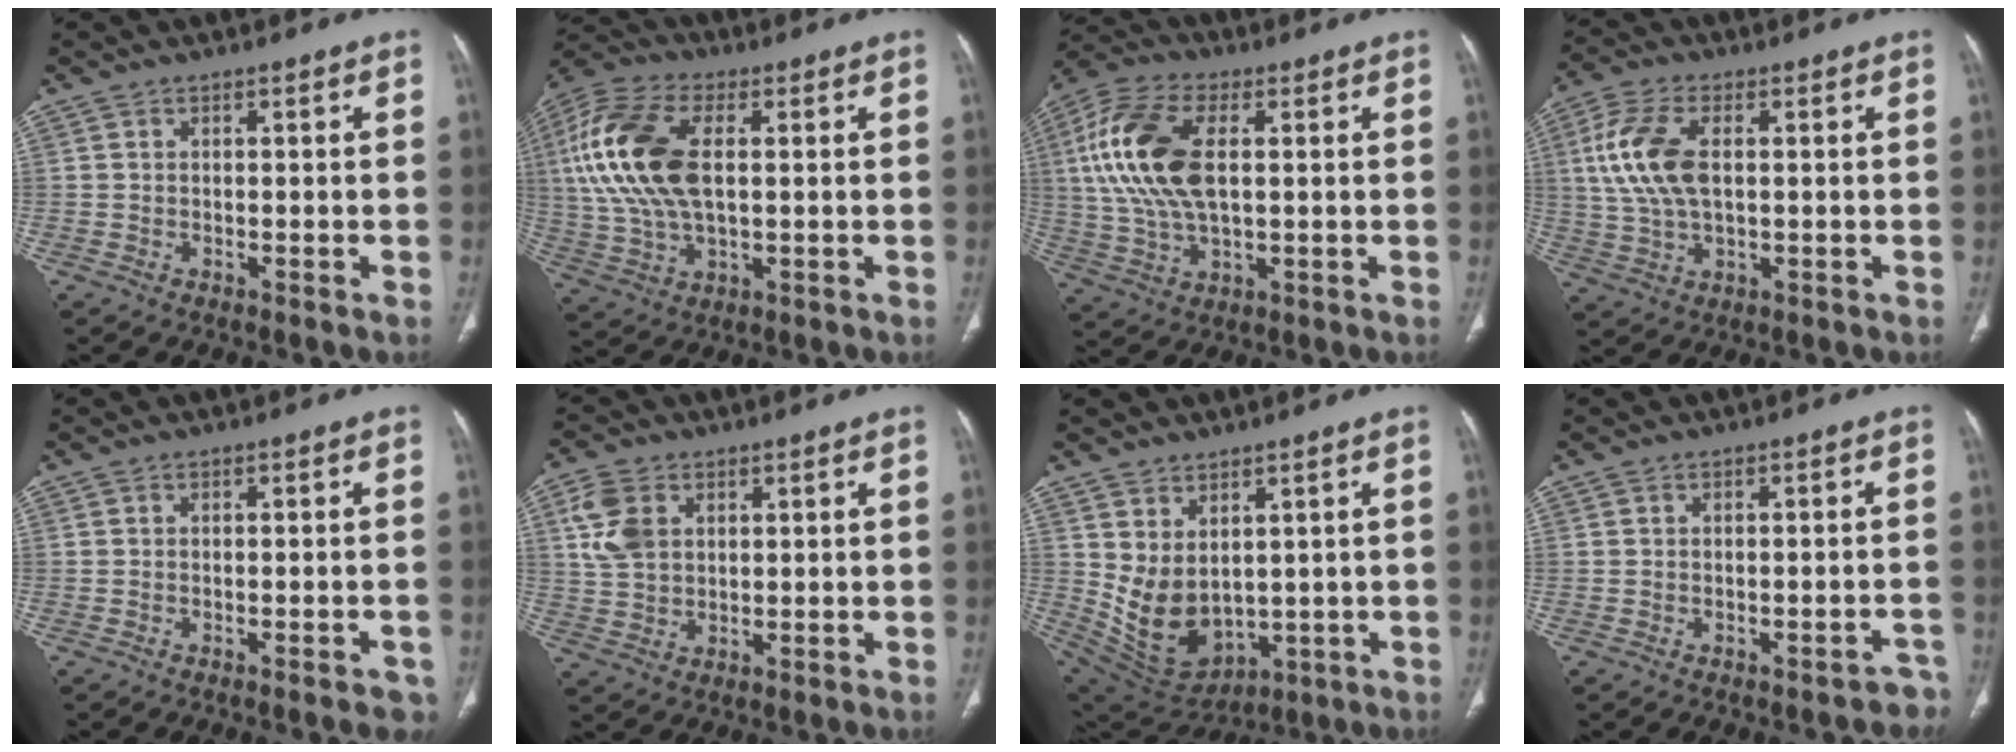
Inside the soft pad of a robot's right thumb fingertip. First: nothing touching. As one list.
[{"total": 18.5, "force": [2.7, 9.7, 15.5], "torque": [-0.343, 0.008, 0.049]}, {"total": 16.8, "force": [2.8, 8.7, 14.1], "torque": [-0.306, 0.009, 0.052]}, {"total": 11.3, "force": [1.8, 6.0, 9.5], "torque": [-0.211, 0.005, 0.038]}, {"total": 4.2, "force": [-3.0, 1.2, 2.6], "torque": [-0.022, 0.006, -0.034]}, {"total": 7.5, "force": [2.5, 5.3, 4.7], "torque": [-0.090, -0.001, 0.053]}, {"total": 10.6, "force": [1.8, 7.2, 7.6], "torque": [-0.119, -0.021, 0.072]}, {"total": 4.4, "force": [-3.7, 1.9, 1.4], "torque": [-0.001, 0.025, -0.040]}]